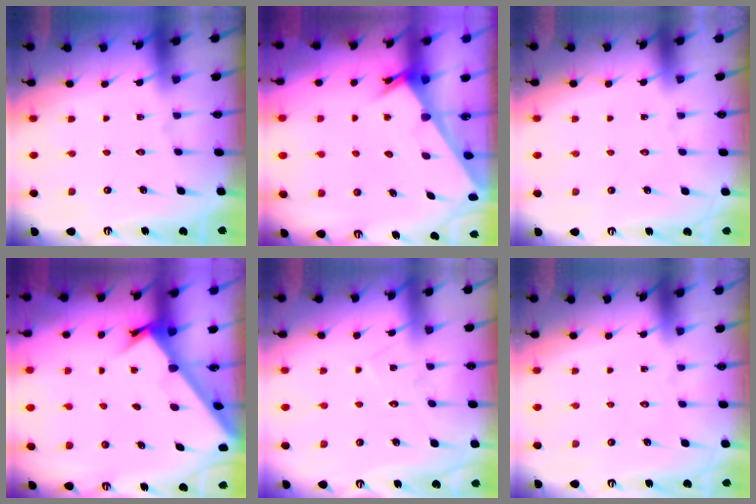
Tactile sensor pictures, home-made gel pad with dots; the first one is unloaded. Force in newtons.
{"total": 2.4, "press": 2.4, "slide": 0.1}
{"total": 1.7, "press": 1.7, "slide": 0.1}
{"total": 2.5, "press": 2.5, "slide": 0.3}
{"total": 4.4, "press": 4.4, "slide": 0.5}
{"total": 1.7, "press": 1.7, "slide": 0.1}